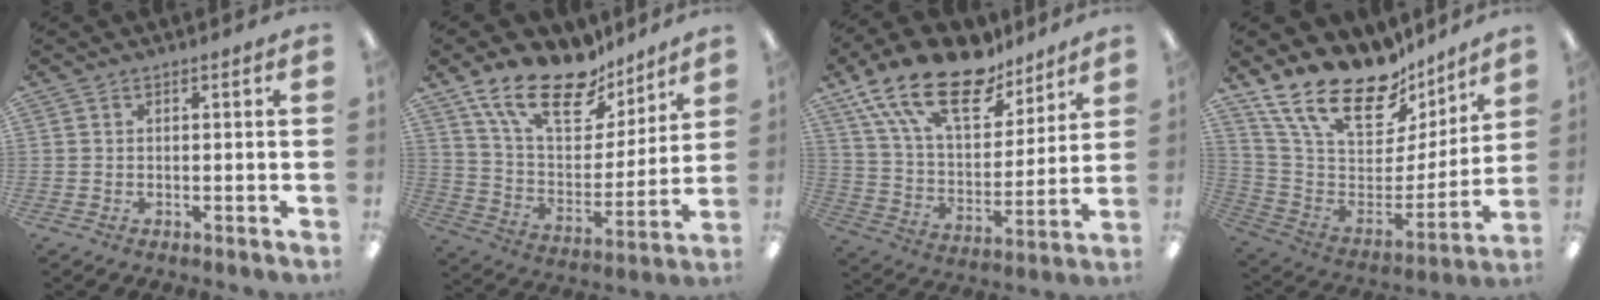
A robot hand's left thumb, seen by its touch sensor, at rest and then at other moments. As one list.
[{"total": 20.3, "force": [14.8, 8.9, 10.7], "torque": [-0.203, -0.086, 0.266]}, {"total": 22.1, "force": [15.2, 10.3, 12.3], "torque": [-0.236, -0.081, 0.271]}, {"total": 23.6, "force": [17.3, 10.2, 12.2], "torque": [-0.220, -0.123, 0.312]}]